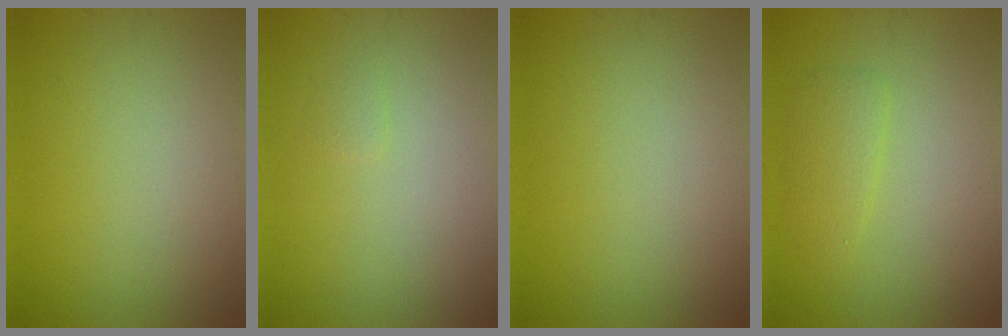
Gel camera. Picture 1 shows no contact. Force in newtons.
{"total": 0.5, "press": 0.5, "slide": 0.1}
{"total": 0.0}
{"total": 1.9, "press": 1.9, "slide": 0.1}